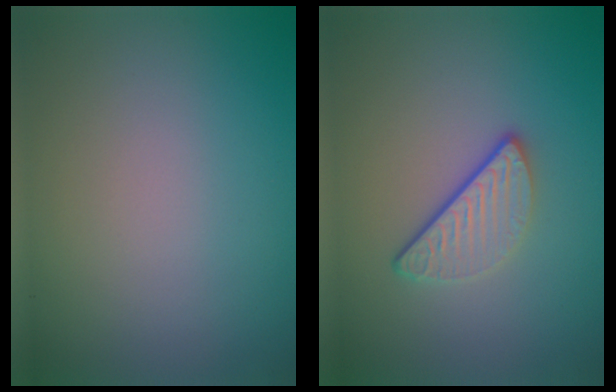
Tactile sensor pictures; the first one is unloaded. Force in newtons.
{"total": 3.2, "press": 2.5, "slide": 2.1}